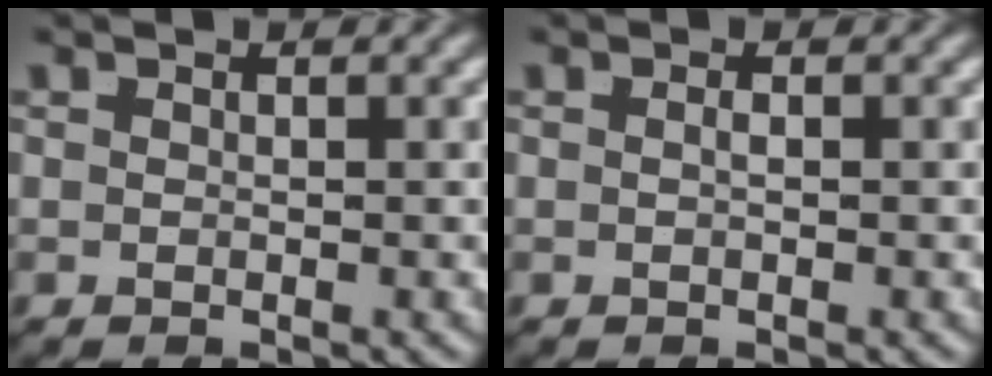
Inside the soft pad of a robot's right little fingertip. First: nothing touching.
{"total": 0.6, "force": [-0.4, -0.1, 0.4], "torque": [-0.010, -0.005, -0.005]}